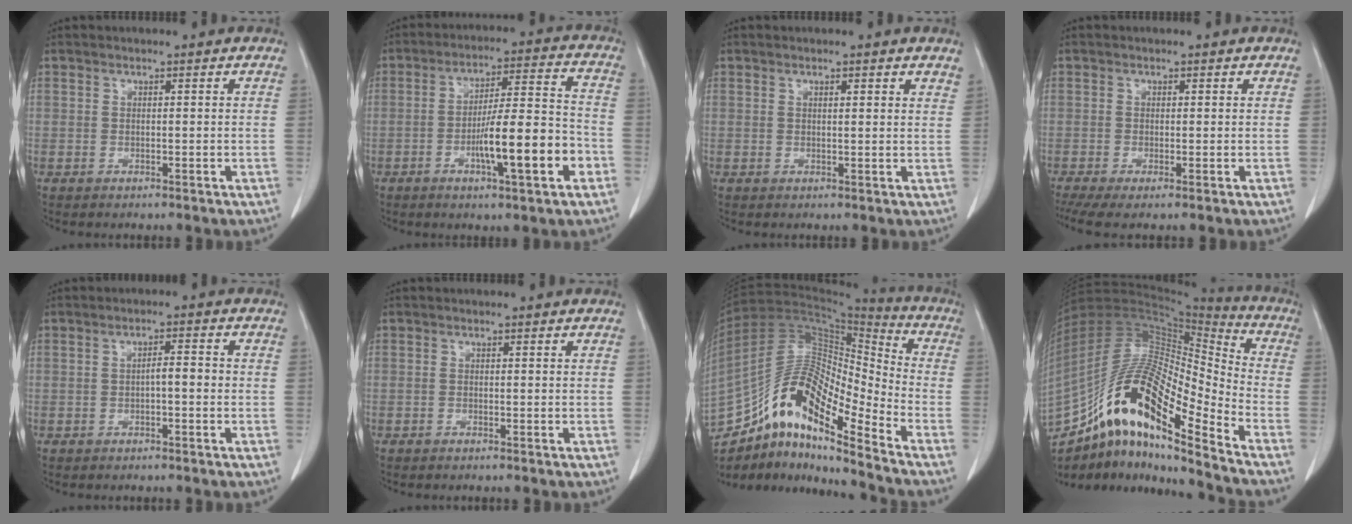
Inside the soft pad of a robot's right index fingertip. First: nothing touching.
{"total": 12.6, "force": [-4.5, 1.2, 11.7], "torque": [-0.188, 0.007, -0.069]}
{"total": 2.4, "force": [1.8, 0.4, 1.5], "torque": [-0.021, 0.002, 0.018]}
{"total": 4.0, "force": [-2.2, 0.8, 3.2], "torque": [-0.062, -0.006, -0.039]}
{"total": 2.5, "force": [-0.5, 0.5, 2.4], "torque": [-0.036, 0.006, -0.007]}
{"total": 0.0}
{"total": 17.5, "force": [-12.3, 3.2, 12.1], "torque": [-0.223, 0.039, -0.216]}
{"total": 21.9, "force": [-13.8, 4.0, 16.6], "torque": [-0.345, 0.007, -0.250]}